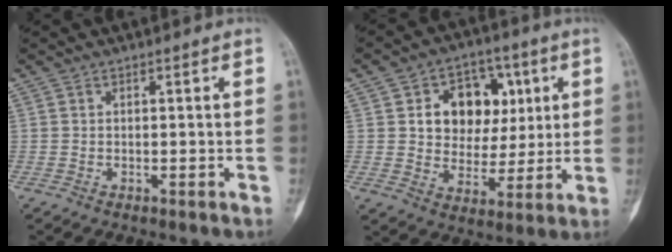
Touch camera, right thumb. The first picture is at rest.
{"total": 13.7, "force": [3.7, 10.5, 7.9], "torque": [-0.062, 0.000, 0.063]}